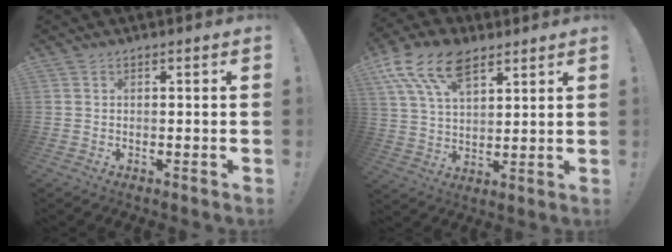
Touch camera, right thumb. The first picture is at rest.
{"total": 15.7, "force": [9.2, 8.6, 9.4], "torque": [-0.178, -0.035, 0.170]}